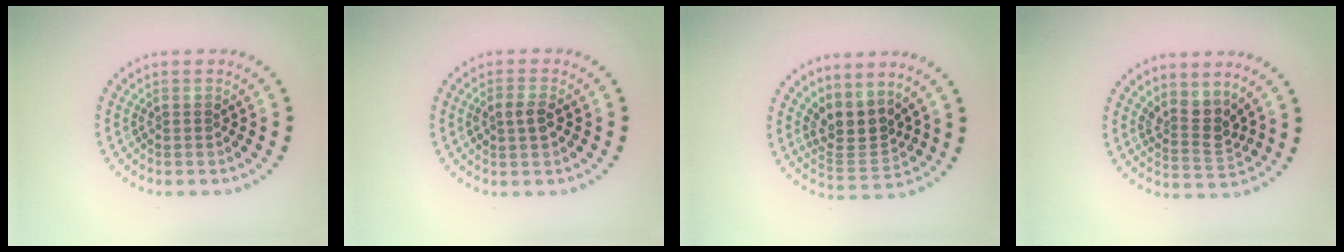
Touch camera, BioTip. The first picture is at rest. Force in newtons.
{"total": 1.8, "press": 1.7, "slide": 0.2}
{"total": 3.3, "press": 2.5, "slide": 2.2}
{"total": 2.7, "press": 2.0, "slide": 1.9}